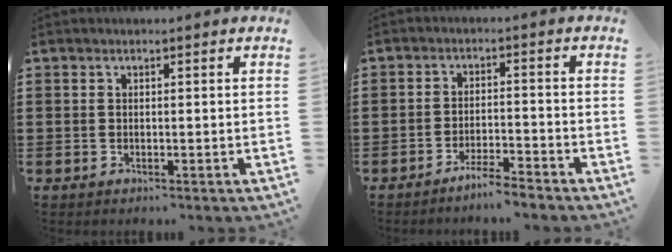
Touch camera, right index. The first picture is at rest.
{"total": 3.6, "force": [-3.4, -0.2, 0.9], "torque": [-0.017, 0.004, -0.068]}